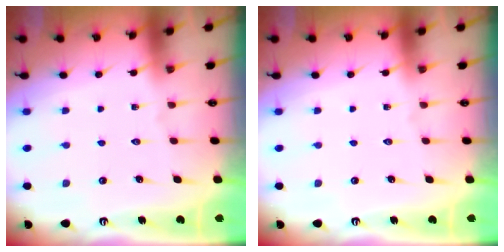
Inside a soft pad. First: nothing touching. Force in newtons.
{"total": 0.0}